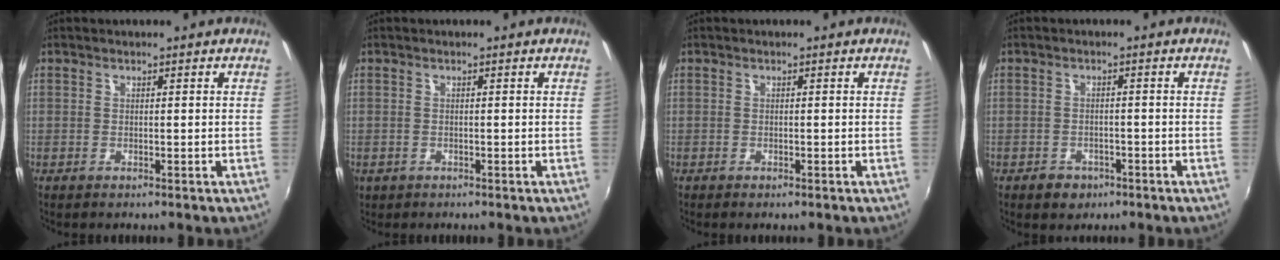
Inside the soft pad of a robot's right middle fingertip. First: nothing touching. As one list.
[{"total": 1.4, "force": [-0.6, 1.2, 0.4], "torque": [-0.012, -0.004, -0.010]}, {"total": 0.7, "force": [-0.5, 0.2, 0.4], "torque": [-0.007, -0.004, -0.010]}, {"total": 3.7, "force": [-2.3, 2.5, 1.3], "torque": [-0.035, -0.001, -0.031]}]